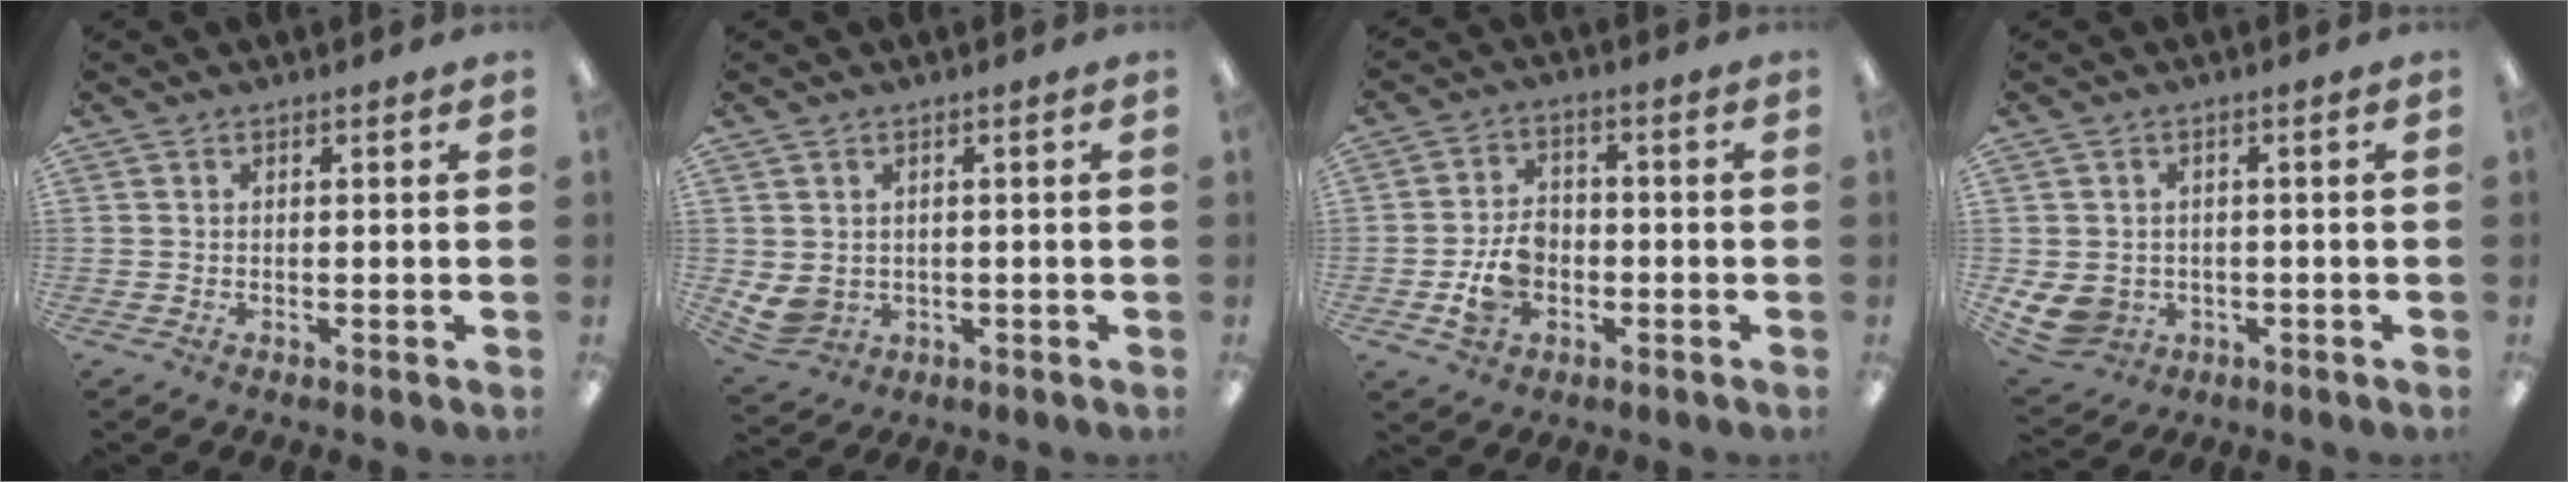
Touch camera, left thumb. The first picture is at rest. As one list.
[{"total": 4.5, "force": [0.9, 4.0, 2.0], "torque": [-0.060, 0.000, 0.017]}, {"total": 8.1, "force": [-2.1, 6.0, 5.1], "torque": [-0.095, 0.014, -0.036]}, {"total": 5.7, "force": [-1.0, 5.1, 2.2], "torque": [-0.061, 0.007, -0.018]}]